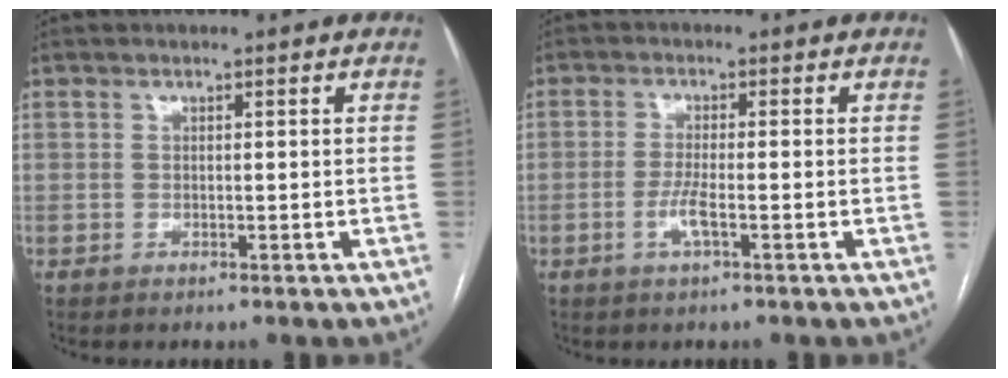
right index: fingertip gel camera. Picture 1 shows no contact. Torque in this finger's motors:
{"motor_torque": [0.67, -0.10, 0.28, 0.08]}